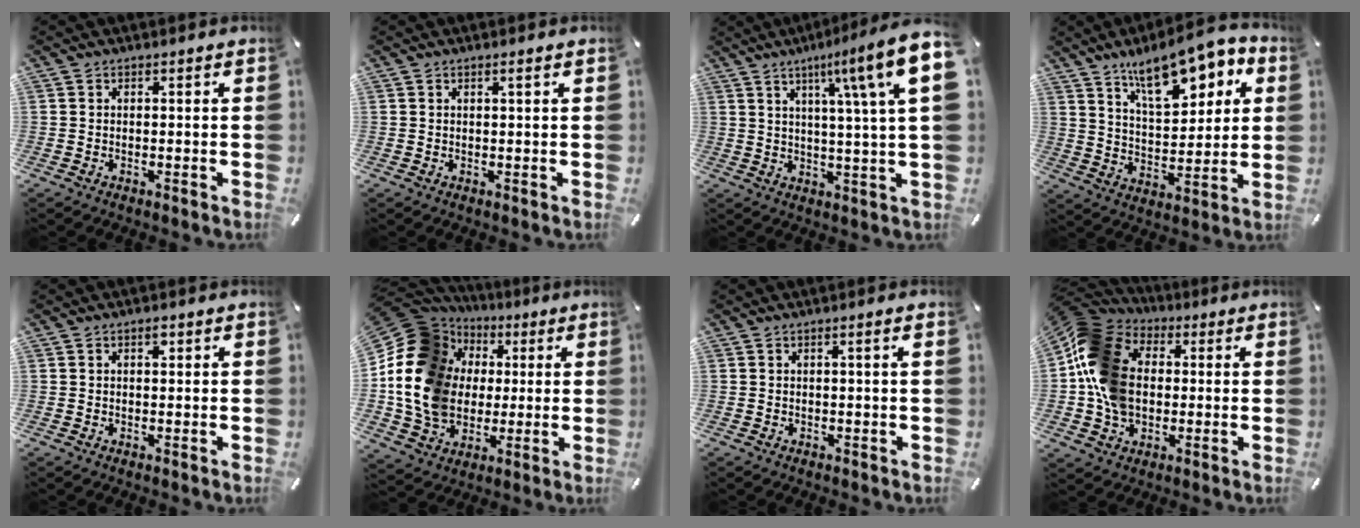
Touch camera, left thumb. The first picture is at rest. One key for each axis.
{"total": 0.9, "fx": 0.4, "fy": 0.0, "fz": 0.8, "tx": -0.015, "ty": 0.000, "tz": 0.007}
{"total": 15.0, "fx": 6.3, "fy": 1.8, "fz": 13.5, "tx": -0.207, "ty": -0.036, "tz": 0.085}
{"total": 15.5, "fx": 10.1, "fy": 7.1, "fz": 9.4, "tx": -0.145, "ty": -0.047, "tz": 0.172}
{"total": 1.4, "fx": 0.6, "fy": 0.7, "fz": 1.0, "tx": -0.013, "ty": -0.001, "tz": 0.009}
{"total": 19.5, "fx": 1.2, "fy": 16.5, "fz": 10.2, "tx": -0.235, "ty": -0.011, "tz": 0.023}
{"total": 1.5, "fx": 0.4, "fy": -0.1, "fz": 1.4, "tx": -0.025, "ty": -0.001, "tz": 0.005}
{"total": 16.6, "fx": -0.8, "fy": 13.4, "fz": 9.8, "tx": -0.218, "ty": 0.018, "tz": -0.017}